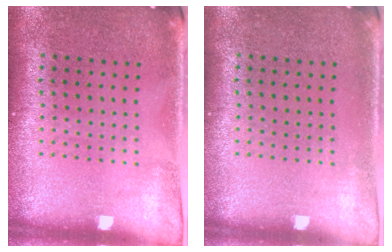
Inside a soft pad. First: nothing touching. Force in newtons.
{"total": 0.0}